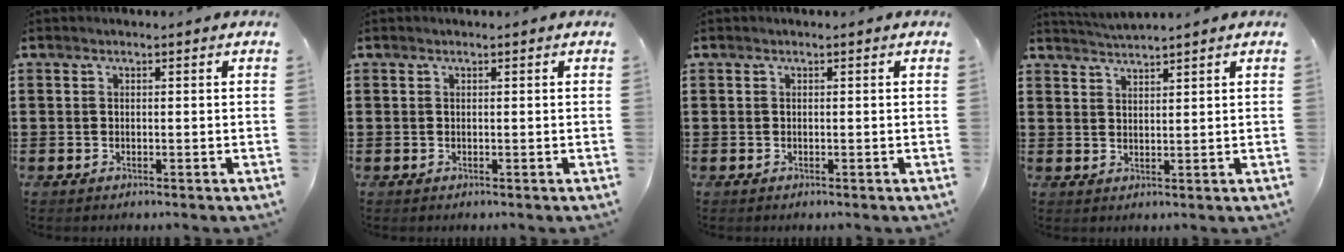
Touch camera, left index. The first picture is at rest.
{"total": 0.0}
{"total": 0.0}
{"total": 2.2, "force": [2.1, -0.4, -0.1], "torque": [-0.004, -0.006, 0.041]}